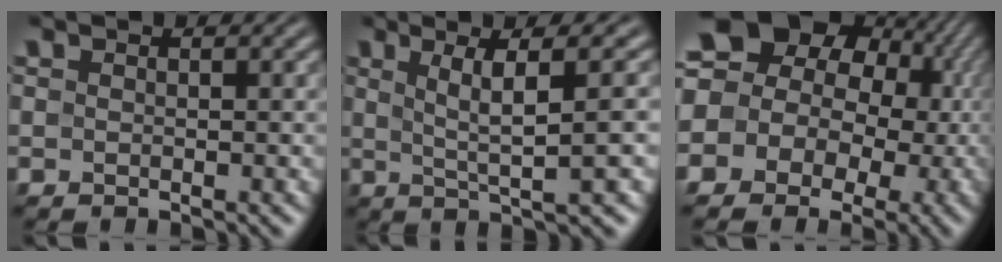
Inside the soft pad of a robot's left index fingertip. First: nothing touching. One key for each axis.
{"total": 6.0, "fx": 1.5, "fy": 1.1, "fz": 5.8, "tx": -0.088, "ty": 0.008, "tz": 0.026}
{"total": 19.4, "fx": 5.0, "fy": 16.4, "fz": 9.0, "tx": -0.182, "ty": 0.037, "tz": 0.040}